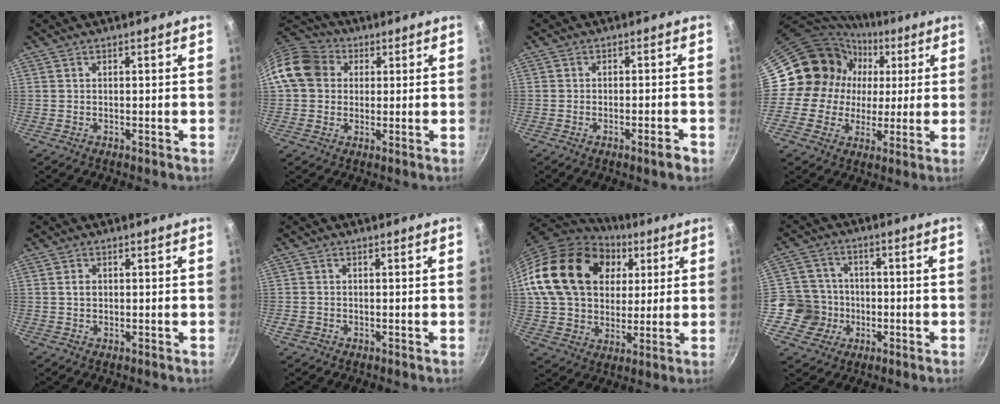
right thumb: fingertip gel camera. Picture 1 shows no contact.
{"total": 11.5, "force": [2.4, 9.8, 5.6], "torque": [-0.076, 0.023, 0.027]}
{"total": 3.2, "force": [-1.8, 0.5, 2.6], "torque": [-0.037, 0.015, -0.026]}
{"total": 16.9, "force": [3.1, 15.2, 6.7], "torque": [-0.094, 0.014, 0.044]}
{"total": 2.0, "force": [0.4, 1.5, 1.2], "torque": [-0.017, 0.003, 0.005]}
{"total": 1.8, "force": [-0.7, 1.6, 0.7], "torque": [-0.013, 0.001, -0.012]}
{"total": 23.5, "force": [6.6, 17.7, 14.0], "torque": [-0.225, 0.007, 0.116]}
{"total": 9.0, "force": [-2.1, 8.7, 1.2], "torque": [0.014, 0.030, -0.045]}